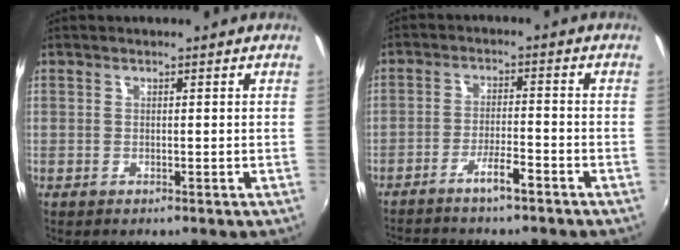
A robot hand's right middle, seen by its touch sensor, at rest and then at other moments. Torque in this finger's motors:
{"motor_torque": [1.03, -1.11, 0.16, 0.06]}